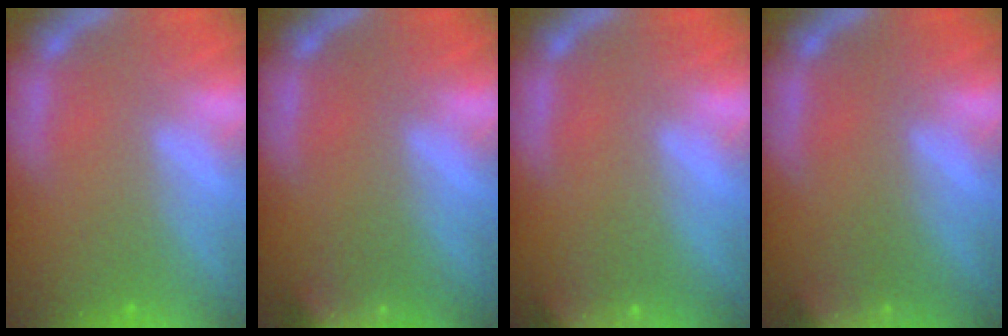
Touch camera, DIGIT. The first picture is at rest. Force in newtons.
{"total": 6.5}
{"total": 9.9}
{"total": 7.4}